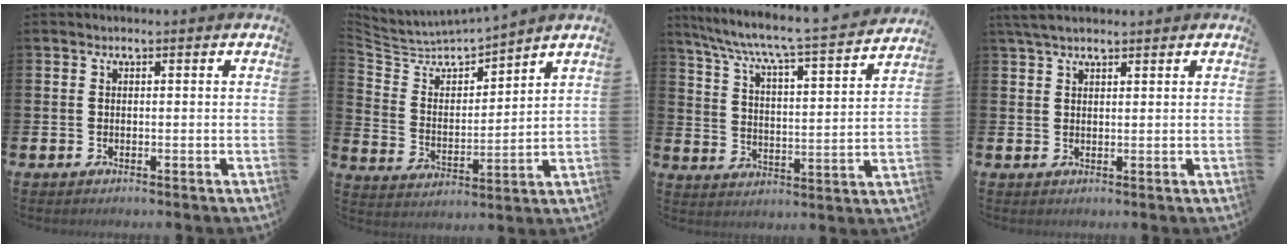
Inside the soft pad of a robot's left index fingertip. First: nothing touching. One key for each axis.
{"total": 5.0, "fx": 4.9, "fy": 1.2, "fz": 0.7, "tx": -0.044, "ty": -0.043, "tz": 0.077}
{"total": 6.9, "fx": 6.3, "fy": 0.3, "fz": 2.7, "tx": -0.081, "ty": -0.053, "tz": 0.102}
{"total": 3.1, "fx": 2.6, "fy": 0.9, "fz": 1.4, "tx": -0.026, "ty": -0.003, "tz": 0.047}